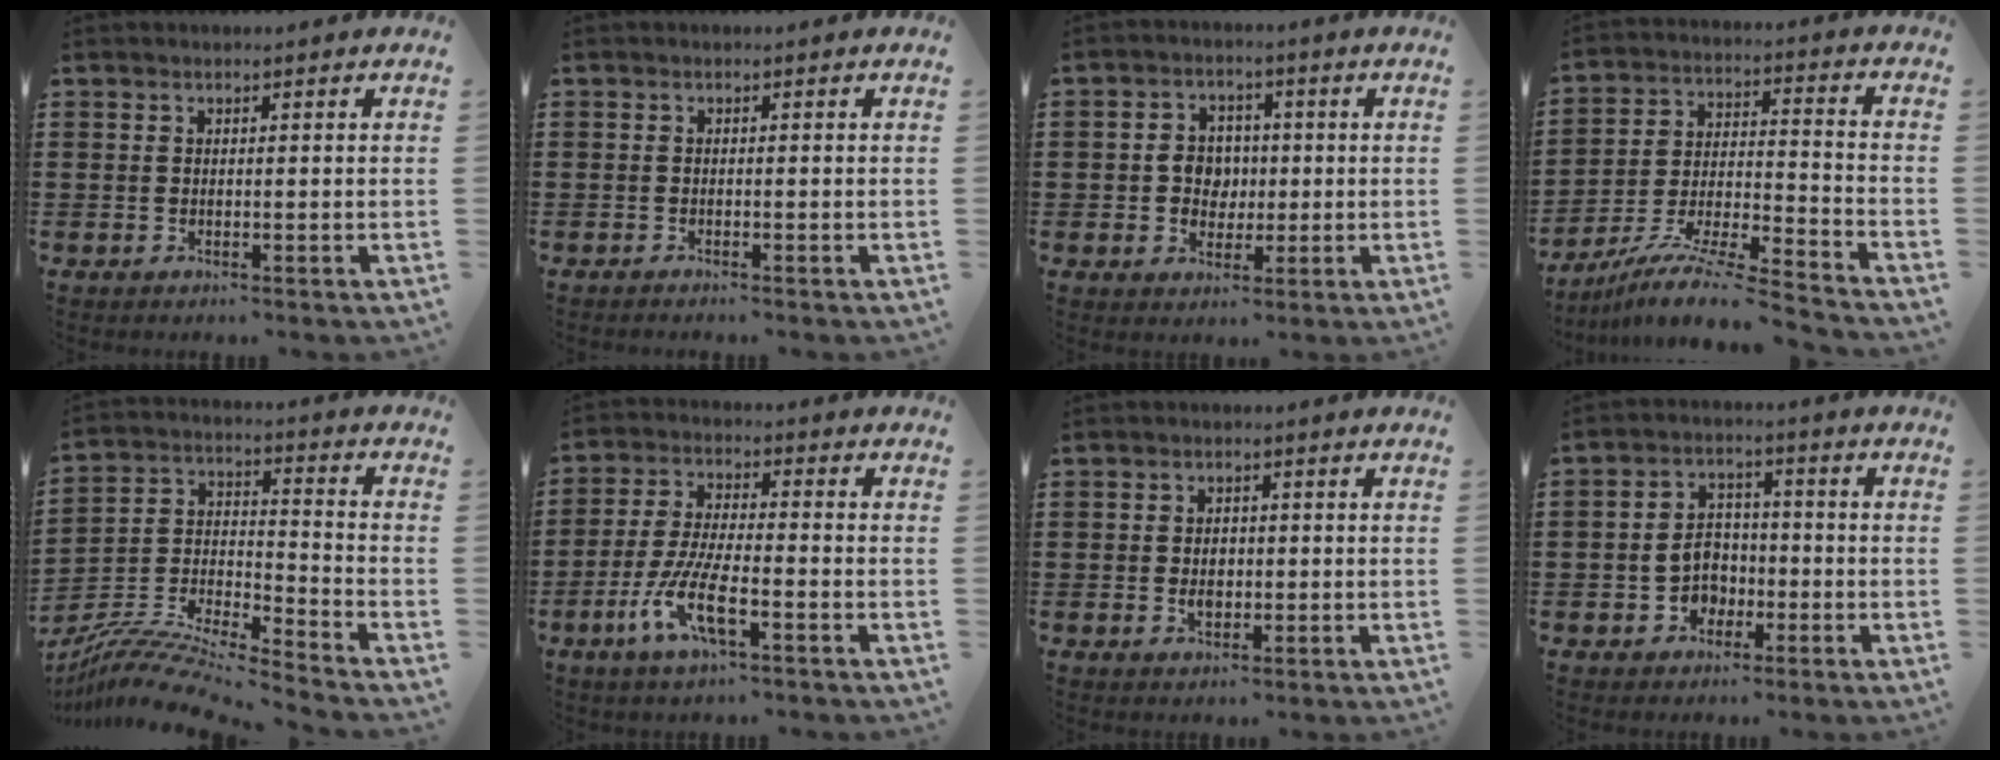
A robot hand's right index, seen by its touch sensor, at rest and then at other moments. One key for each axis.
{"total": 0.5, "fx": -0.5, "fy": -0.1, "fz": 0.0, "tx": -0.002, "ty": -0.003, "tz": -0.011}
{"total": 4.9, "fx": -0.1, "fy": 4.3, "fz": 2.3, "tx": -0.052, "ty": 0.008, "tz": -0.006}
{"total": 9.6, "fx": -8.6, "fy": 0.1, "fz": 4.2, "tx": -0.076, "ty": 0.004, "tz": -0.173}
{"total": 9.5, "fx": -8.9, "fy": 0.6, "fz": 3.0, "tx": -0.065, "ty": 0.007, "tz": -0.183}
{"total": 8.9, "fx": -4.2, "fy": 2.3, "fz": 7.5, "tx": -0.174, "ty": -0.015, "tz": -0.083}
{"total": 2.5, "fx": -0.3, "fy": 1.6, "fz": 1.9, "tx": -0.032, "ty": -0.002, "tz": -0.007}
{"total": 5.1, "fx": -1.5, "fy": 4.0, "fz": 2.7, "tx": -0.066, "ty": 0.005, "tz": -0.030}